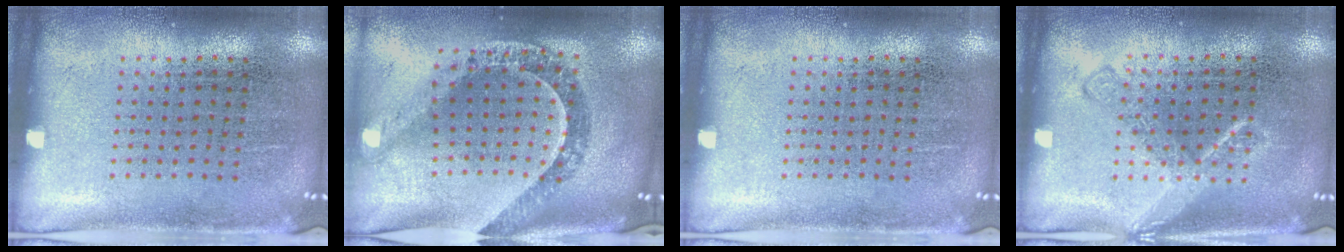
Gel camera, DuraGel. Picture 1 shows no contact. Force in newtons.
{"total": 1.4, "press": 1.3, "slide": 0.6}
{"total": 0.0}
{"total": 1.7, "press": 1.7, "slide": 0.3}